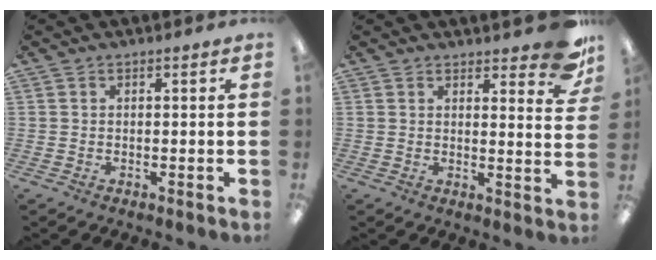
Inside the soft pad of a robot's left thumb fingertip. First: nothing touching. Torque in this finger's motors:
{"motor_torque": [1.01, 0.33, 0.55, -0.56, 0.02]}